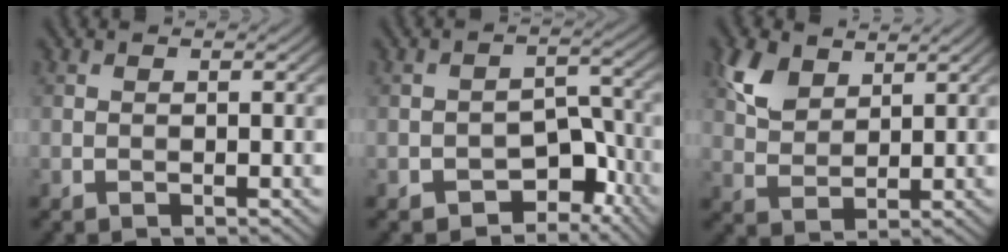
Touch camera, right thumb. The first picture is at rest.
{"total": 6.8, "force": [-4.2, 4.0, 3.6], "torque": [-0.040, -0.001, -0.064]}
{"total": 5.5, "force": [3.5, 3.1, 3.0], "torque": [-0.078, 0.003, 0.076]}